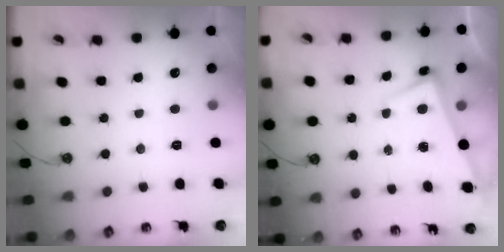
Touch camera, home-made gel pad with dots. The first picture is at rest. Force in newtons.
{"total": 2.5, "press": 2.4, "slide": 0.7}